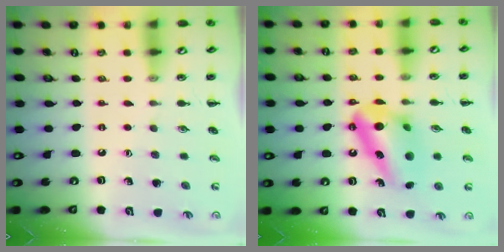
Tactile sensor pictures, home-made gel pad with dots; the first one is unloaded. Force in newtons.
{"total": 13.1, "press": 13.1, "slide": 0.2}